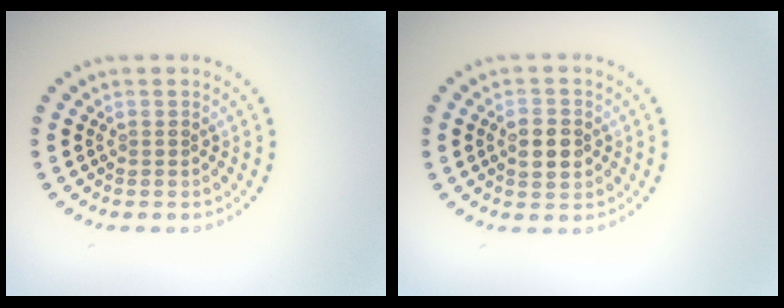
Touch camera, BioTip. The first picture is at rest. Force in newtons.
{"total": 2.8, "press": 2.8, "slide": 0.1}